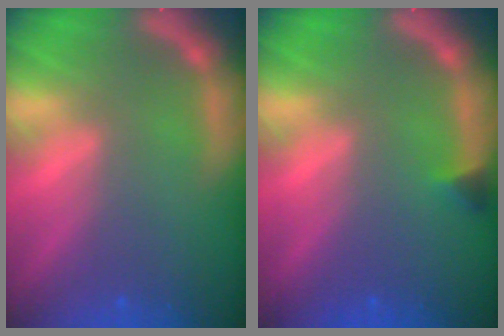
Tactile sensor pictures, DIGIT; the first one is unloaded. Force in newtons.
{"total": 0.9}